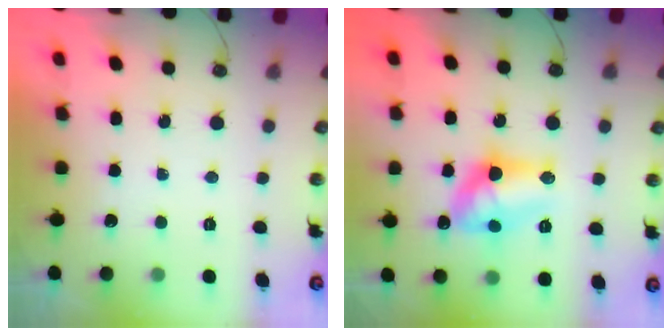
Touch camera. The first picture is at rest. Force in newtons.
{"total": 12.6, "press": 12.6, "slide": 0.7}